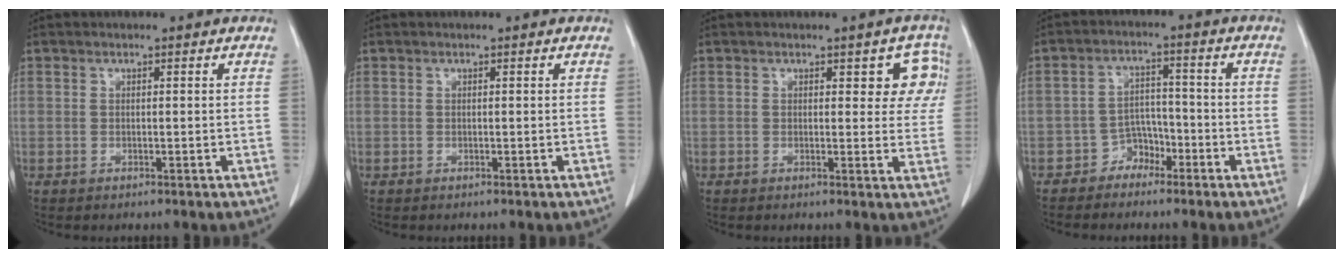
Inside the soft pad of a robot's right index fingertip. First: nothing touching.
{"total": 0.0}
{"total": 5.4, "force": [2.2, 2.7, 4.1], "torque": [-0.016, 0.007, 0.018]}
{"total": 3.9, "force": [-2.6, 2.8, 0.7], "torque": [-0.001, 0.015, -0.046]}